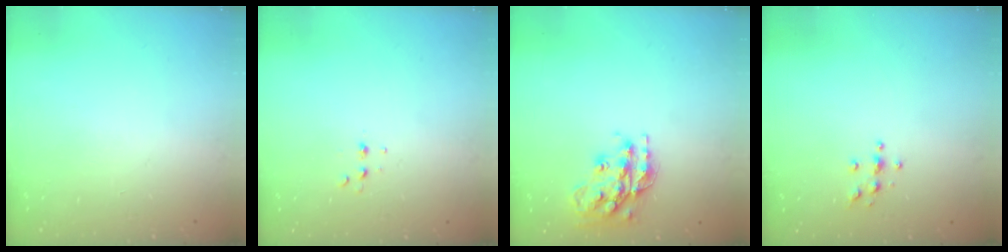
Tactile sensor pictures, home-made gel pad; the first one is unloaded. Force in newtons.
{"total": 3.6, "press": 3.5, "slide": 1.1}
{"total": 17.1, "press": 17.1, "slide": 1.4}
{"total": 3.6, "press": 3.6, "slide": 0.4}